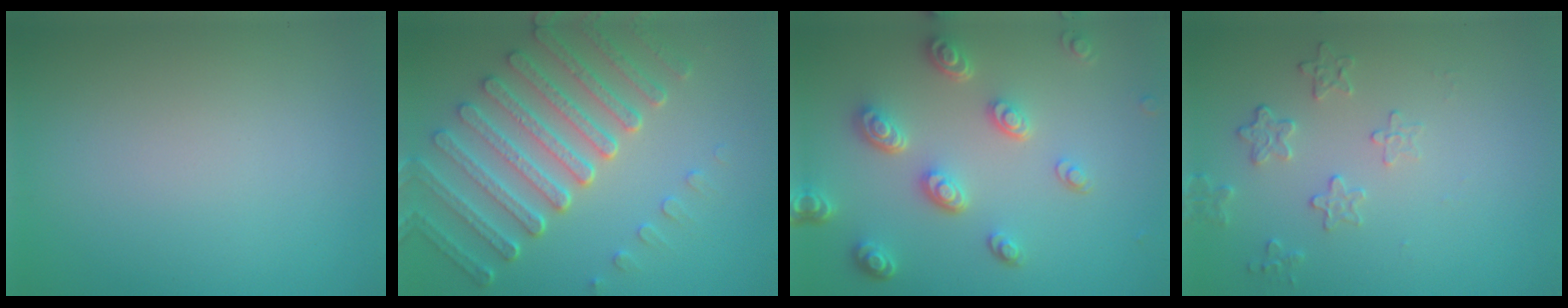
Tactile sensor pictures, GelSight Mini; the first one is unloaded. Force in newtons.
{"total": 7.0, "press": 5.3, "slide": 4.6}
{"total": 4.8, "press": 3.7, "slide": 3.0}
{"total": 1.9, "press": 1.3, "slide": 1.4}